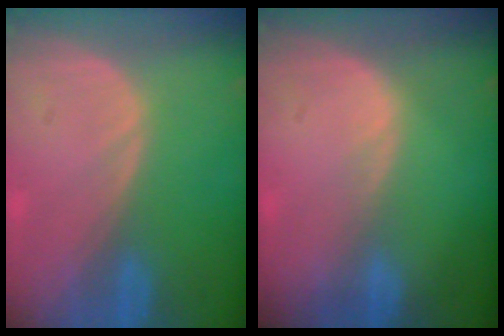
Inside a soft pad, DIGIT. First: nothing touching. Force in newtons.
{"total": 0.8, "press": 0.5, "slide": 0.7}